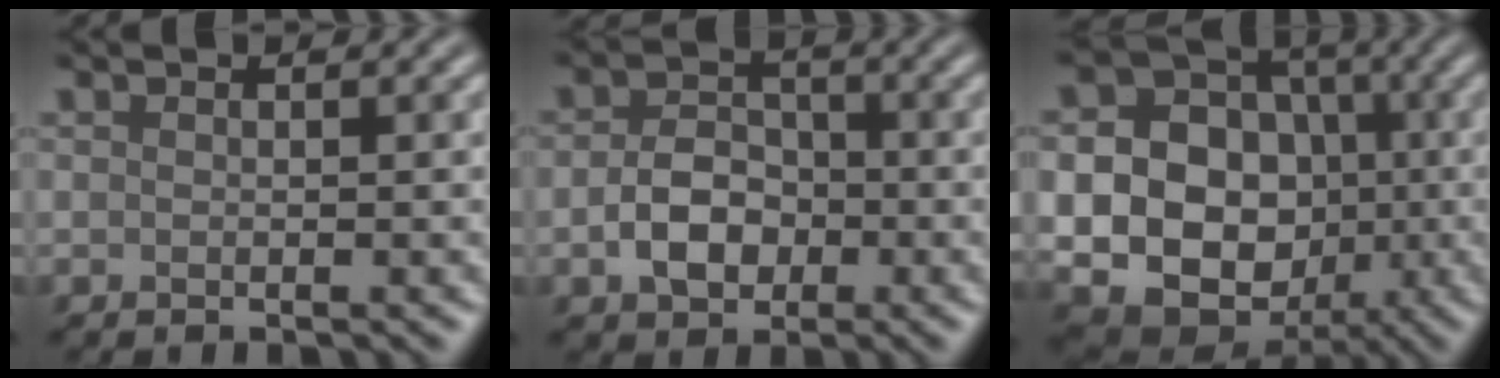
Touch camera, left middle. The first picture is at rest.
{"total": 3.9, "force": [-1.1, 2.9, 2.3], "torque": [-0.041, 0.003, -0.025]}
{"total": 17.0, "force": [-1.6, 15.4, 7.0], "torque": [-0.161, -0.008, -0.043]}